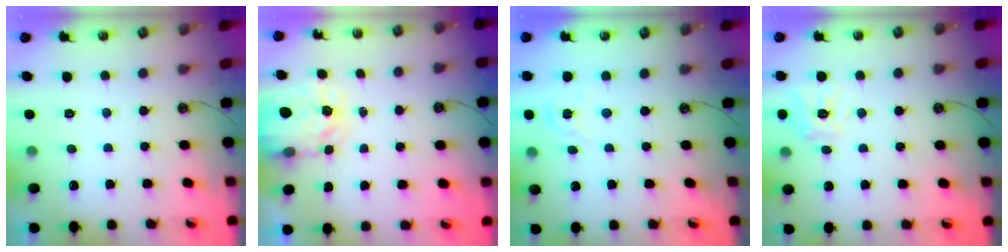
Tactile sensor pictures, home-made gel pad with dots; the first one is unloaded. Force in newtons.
{"total": 3.4, "press": 3.4, "slide": 0.3}
{"total": 2.1, "press": 2.1, "slide": 0.2}
{"total": 11.3, "press": 11.3, "slide": 1.4}